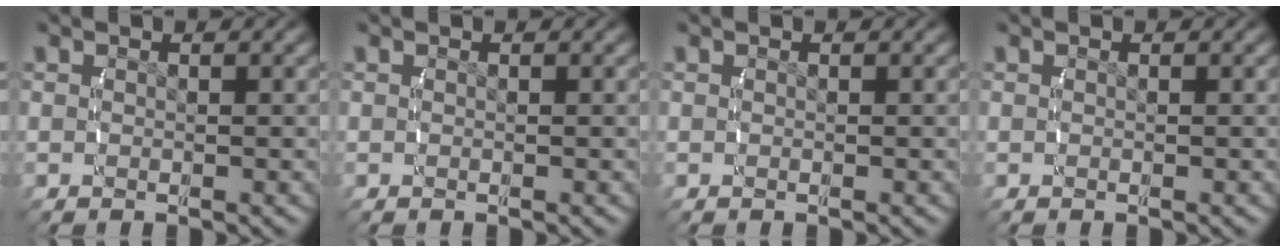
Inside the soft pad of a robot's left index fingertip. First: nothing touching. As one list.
[{"total": 0.0}, {"total": 0.0}, {"total": 0.0}]